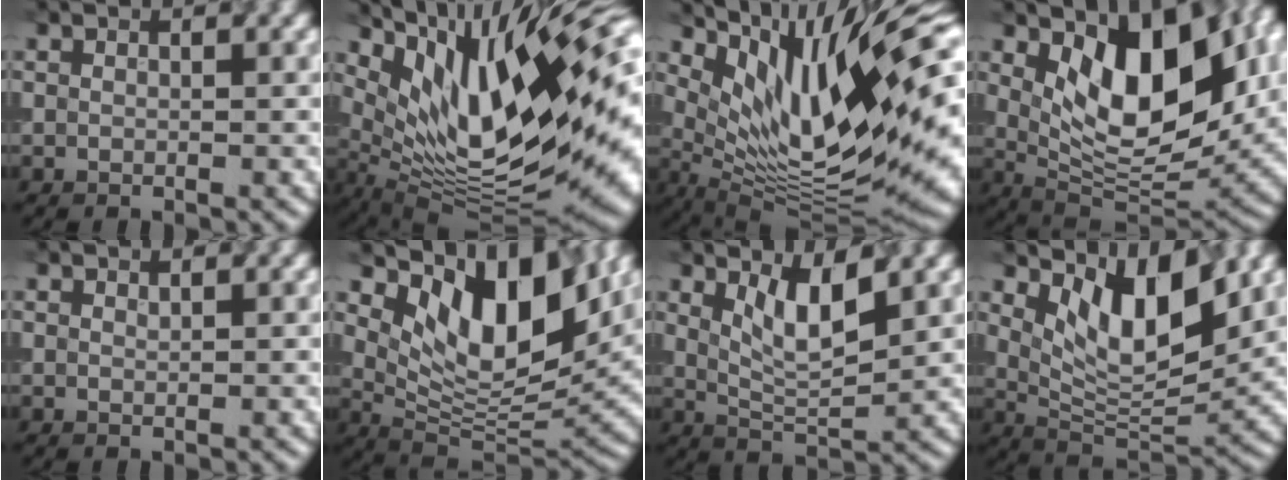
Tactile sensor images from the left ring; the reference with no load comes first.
{"total": 16.7, "force": [5.1, 6.1, 14.7], "torque": [-0.251, 0.006, 0.098]}
{"total": 14.8, "force": [4.7, 5.0, 13.1], "torque": [-0.232, 0.004, 0.096]}
{"total": 11.2, "force": [2.9, 5.2, 9.4], "torque": [-0.139, -0.015, 0.053]}
{"total": 0.0}
{"total": 10.9, "force": [4.9, 5.0, 8.4], "torque": [-0.131, -0.010, 0.091]}
{"total": 4.3, "force": [2.0, 1.2, 3.6], "torque": [-0.071, -0.007, 0.040]}
{"total": 7.4, "force": [3.3, 3.1, 5.9], "torque": [-0.101, -0.015, 0.060]}